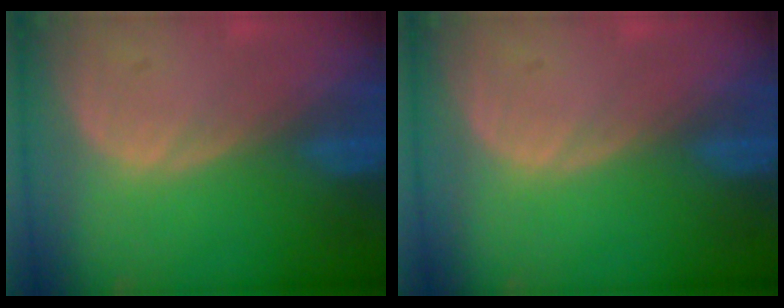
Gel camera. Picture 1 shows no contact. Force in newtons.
{"total": 0.0}